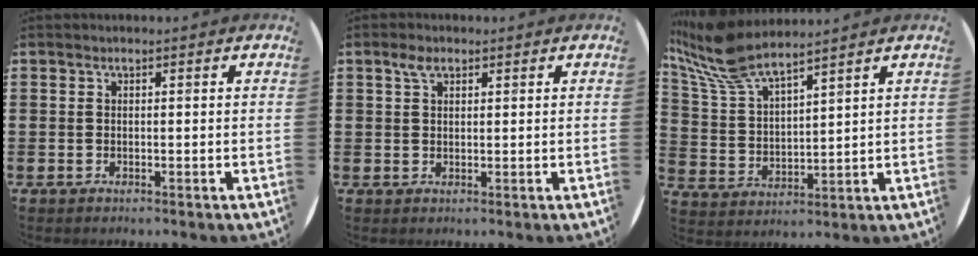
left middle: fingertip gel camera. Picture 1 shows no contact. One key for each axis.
{"total": 2.1, "fx": 1.5, "fy": 1.1, "fz": 1.1, "tx": -0.017, "ty": 0.001, "tz": 0.025}
{"total": 9.1, "fx": 7.9, "fy": 1.9, "fz": 4.1, "tx": -0.109, "ty": -0.023, "tz": 0.146}